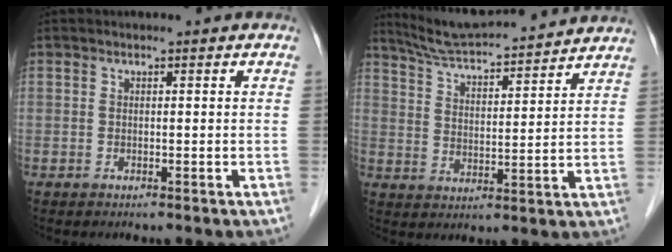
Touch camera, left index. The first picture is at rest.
{"total": 16.2, "force": [15.2, 0.0, 5.7], "torque": [-0.105, 0.015, 0.235]}